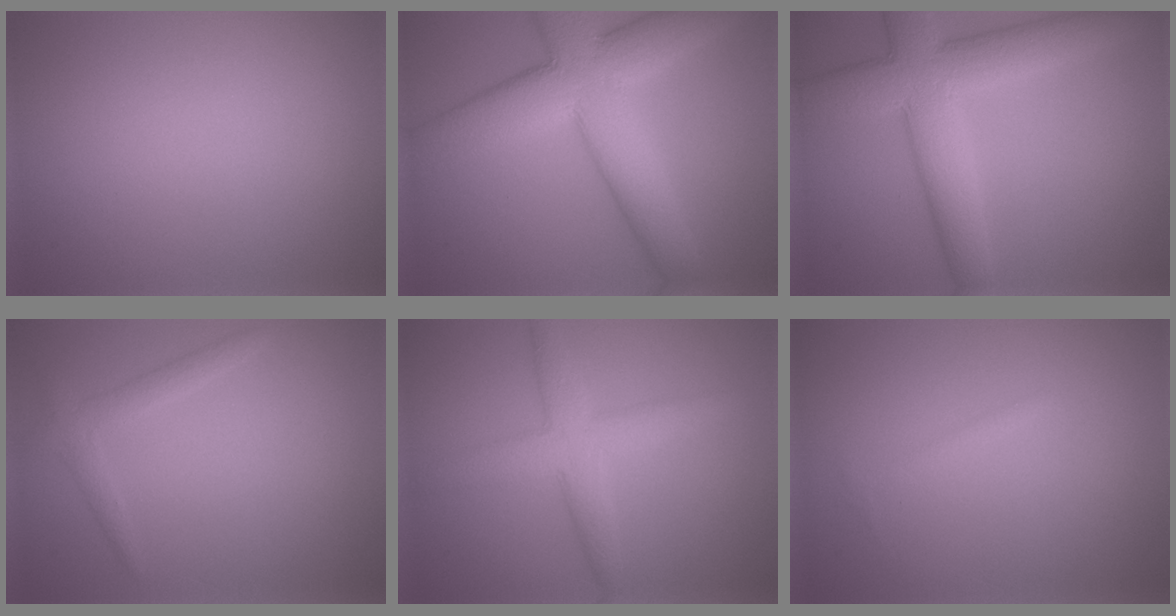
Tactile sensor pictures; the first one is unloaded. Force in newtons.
{"total": 10.5, "press": 10.5, "slide": 0.8}
{"total": 8.0, "press": 8.0, "slide": 0.4}
{"total": 1.8, "press": 1.8, "slide": 0.1}
{"total": 4.3, "press": 4.3, "slide": 0.2}
{"total": 0.6, "press": 0.6, "slide": 0.0}